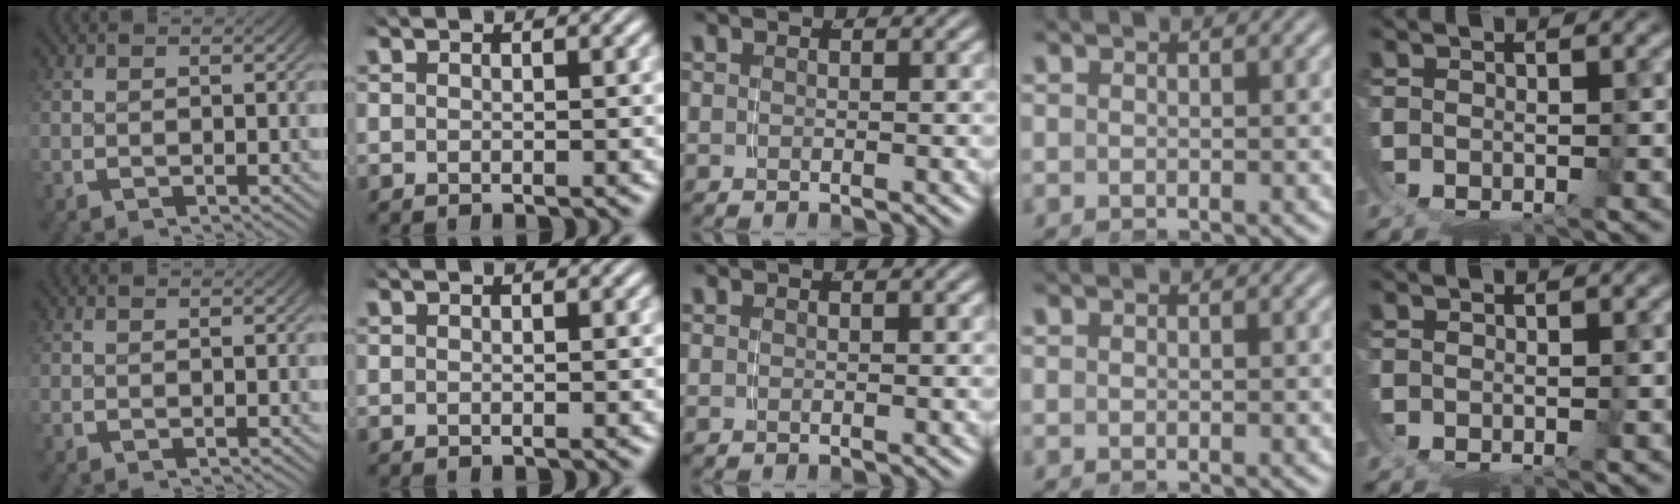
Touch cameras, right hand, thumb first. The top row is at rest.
{}